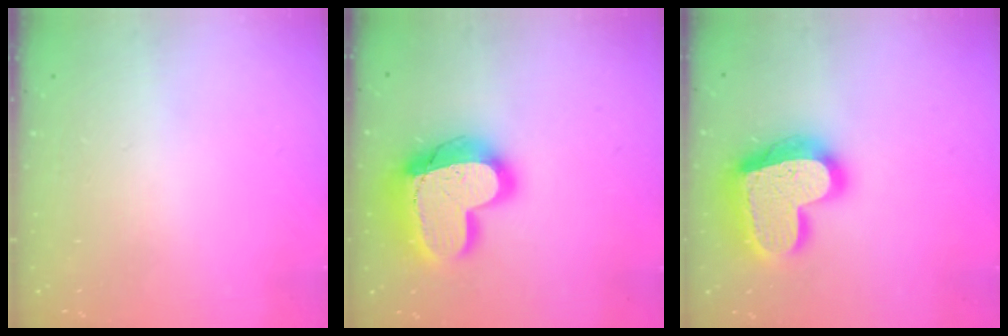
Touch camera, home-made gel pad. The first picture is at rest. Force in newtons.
{"total": 23.4, "press": 23.3, "slide": 1.9}
{"total": 24.6, "press": 24.5, "slide": 1.9}